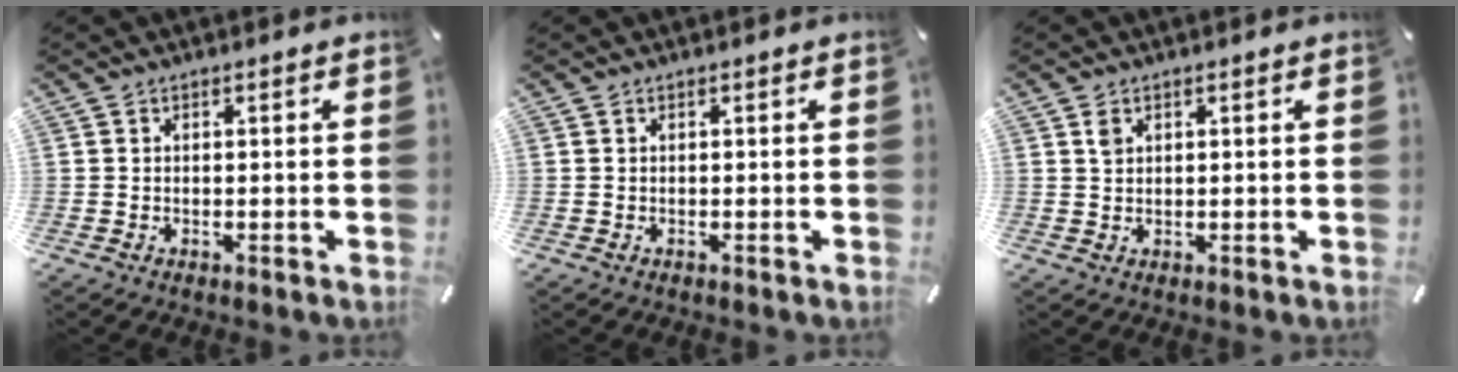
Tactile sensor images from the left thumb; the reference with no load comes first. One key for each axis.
{"total": 0.0}
{"total": 1.7, "fx": 1.0, "fy": 1.2, "fz": 0.8, "tx": -0.009, "ty": -0.003, "tz": 0.017}